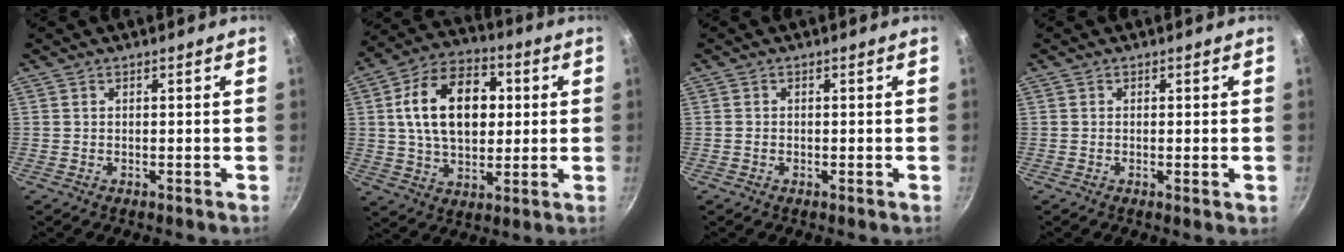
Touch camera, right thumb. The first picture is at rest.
{"total": 17.8, "force": [3.0, 11.9, 12.9], "torque": [-0.184, 0.014, 0.041]}
{"total": 0.5, "force": [-0.2, 0.4, 0.3], "torque": [-0.005, 0.001, -0.005]}
{"total": 1.0, "force": [-0.1, 0.1, 1.0], "torque": [-0.017, -0.005, -0.005]}